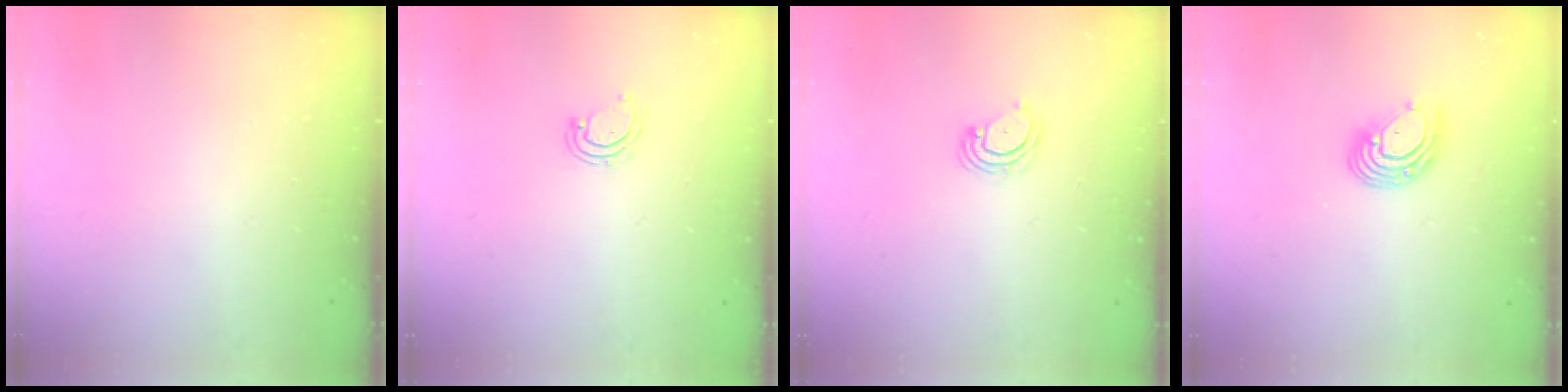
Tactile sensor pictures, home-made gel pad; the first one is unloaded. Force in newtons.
{"total": 3.2, "press": 3.1, "slide": 0.2}
{"total": 5.0, "press": 4.9, "slide": 0.4}
{"total": 9.6, "press": 9.4, "slide": 1.9}